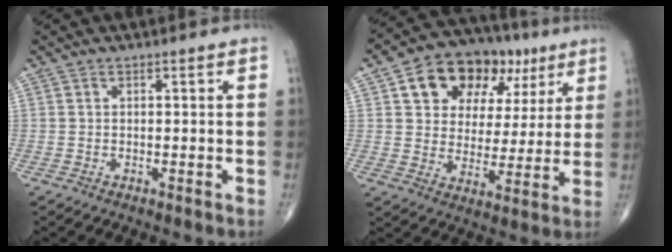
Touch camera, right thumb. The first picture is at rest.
{"total": 18.2, "force": [8.1, 12.3, 10.7], "torque": [-0.113, 0.004, 0.127]}